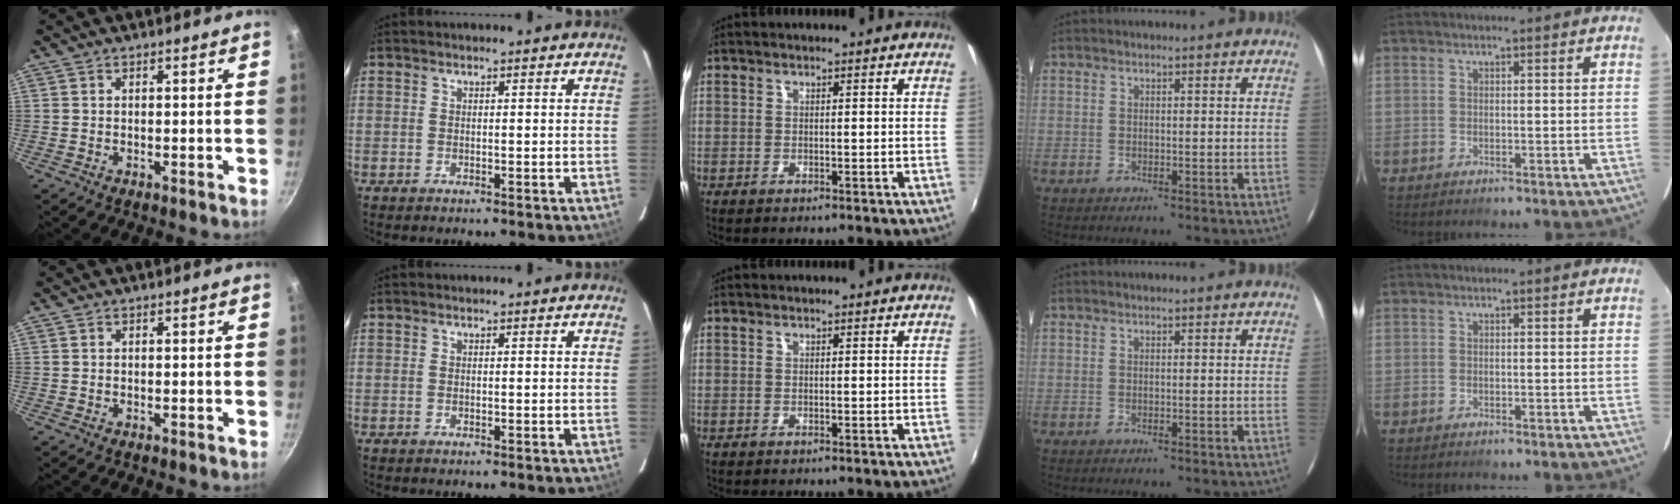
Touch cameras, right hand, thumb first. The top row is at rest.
{}